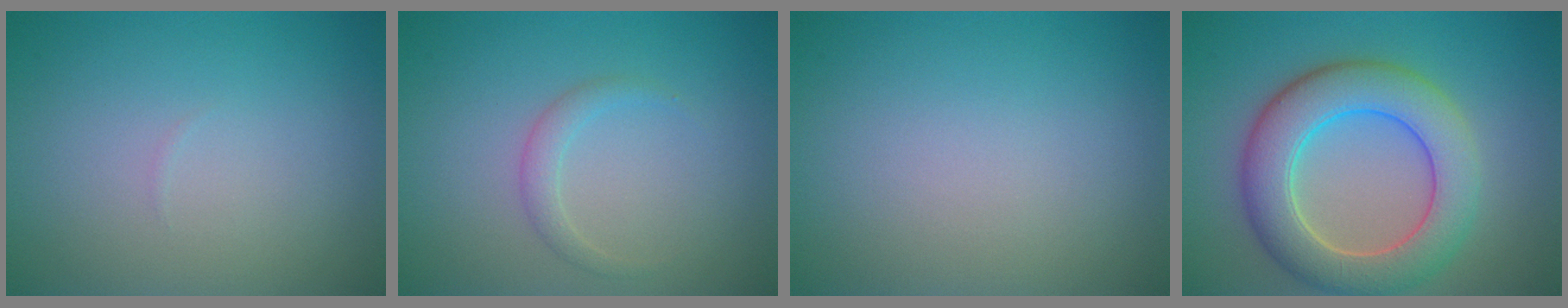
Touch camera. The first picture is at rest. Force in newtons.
{"total": 1.4, "press": 1.4, "slide": 0.1}
{"total": 0.0}
{"total": 7.7, "press": 7.7, "slide": 0.4}